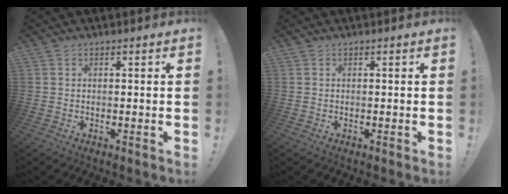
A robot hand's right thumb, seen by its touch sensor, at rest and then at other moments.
{"total": 0.0}